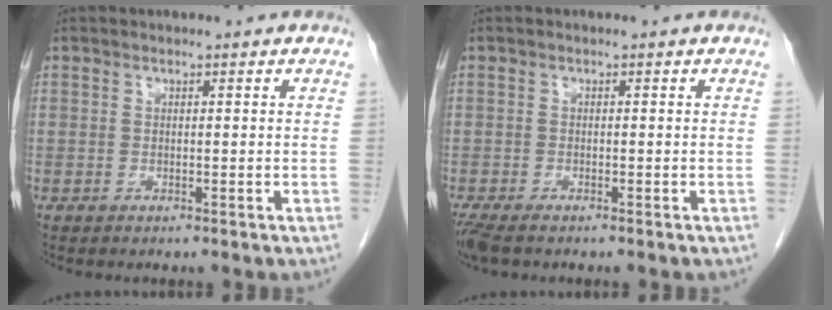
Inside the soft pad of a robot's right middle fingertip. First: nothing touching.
{"total": 3.3, "force": [-2.5, 1.0, 1.9], "torque": [-0.042, -0.011, -0.043]}